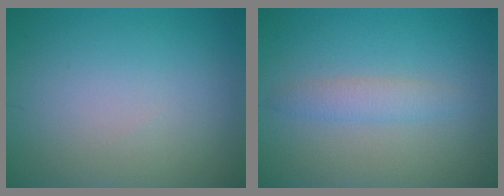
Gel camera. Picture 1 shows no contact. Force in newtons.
{"total": 1.9, "press": 1.9, "slide": 0.1}